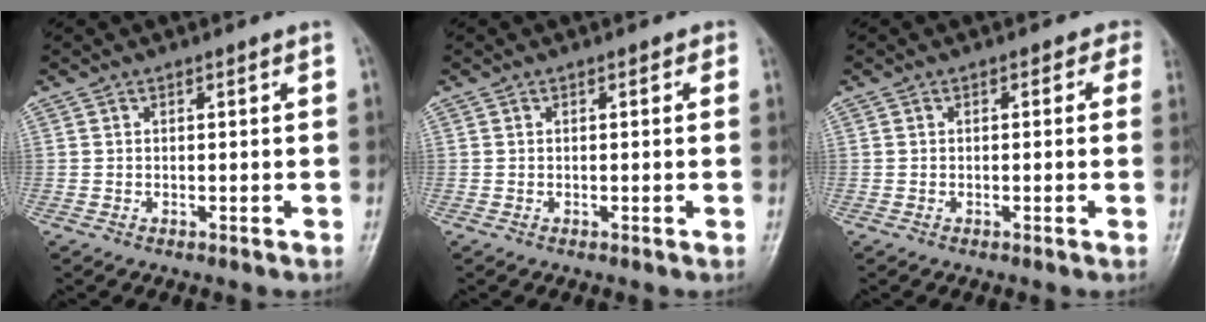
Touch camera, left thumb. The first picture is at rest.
{"total": 0.6, "force": [0.2, 0.4, 0.4], "torque": [0.004, 0.001, -0.003]}
{"total": 1.5, "force": [0.5, 1.3, 0.7], "torque": [0.018, 0.005, -0.009]}